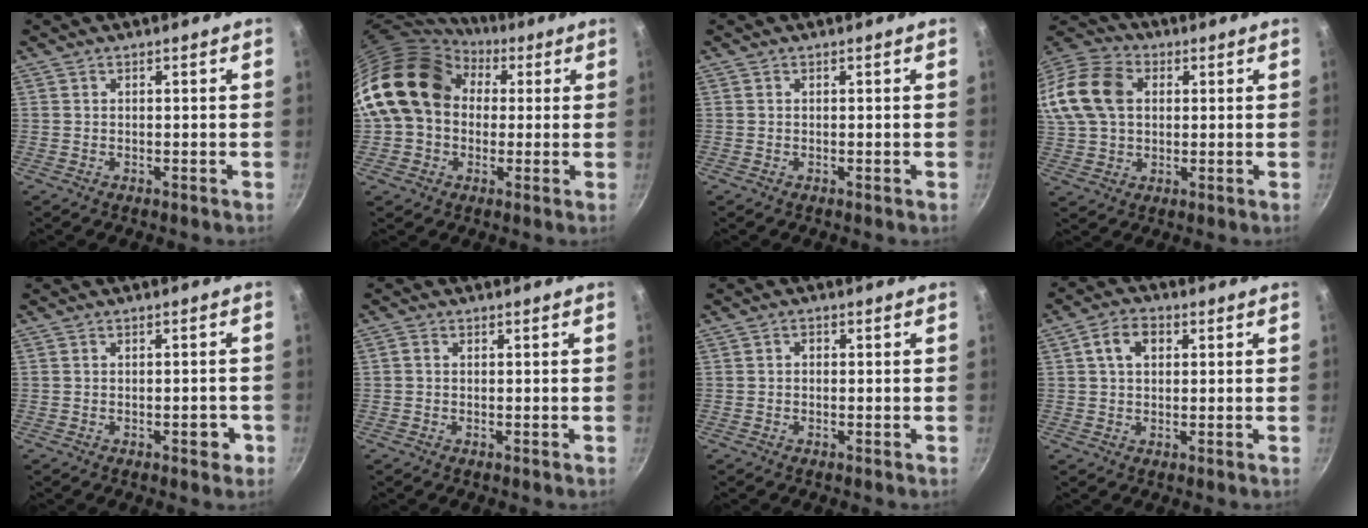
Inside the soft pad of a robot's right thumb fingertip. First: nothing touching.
{"total": 16.4, "force": [3.6, 13.0, 9.3], "torque": [-0.135, 0.030, 0.051]}
{"total": 0.0}
{"total": 21.2, "force": [4.9, 15.7, 13.3], "torque": [-0.303, 0.034, 0.081]}
{"total": 2.9, "force": [-1.2, 1.4, 2.2], "torque": [-0.014, 0.012, -0.014]}
{"total": 0.9, "force": [-0.1, 0.7, 0.5], "torque": [-0.010, 0.005, -0.002]}
{"total": 1.0, "force": [-0.2, 0.8, 0.5], "torque": [-0.007, 0.005, -0.004]}
{"total": 5.4, "force": [1.4, 3.8, 3.6], "torque": [-0.048, 0.008, 0.019]}